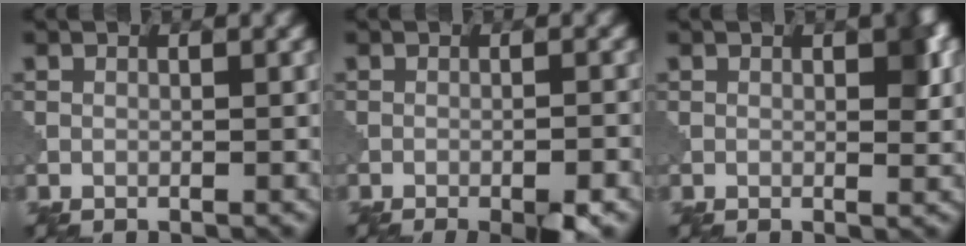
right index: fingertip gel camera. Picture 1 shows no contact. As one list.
[{"total": 4.0, "force": [-2.4, 0.8, 3.1], "torque": [-0.042, 0.003, -0.033]}, {"total": 2.4, "force": [0.6, 1.0, 2.1], "torque": [-0.022, 0.000, 0.008]}]